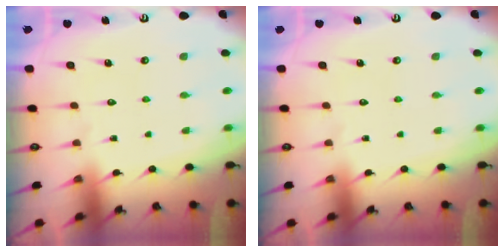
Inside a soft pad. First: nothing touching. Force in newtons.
{"total": 0.0}